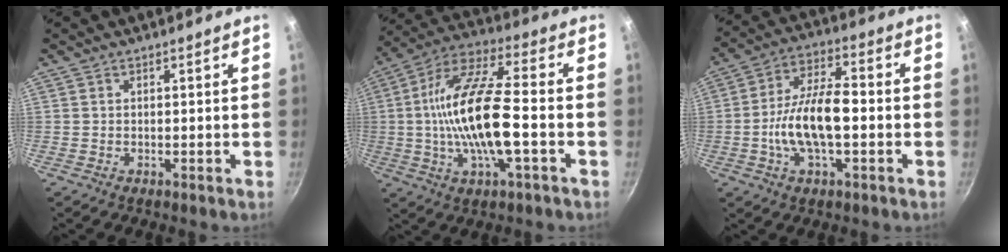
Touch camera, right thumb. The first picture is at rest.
{"total": 18.4, "force": [-2.2, 5.8, 17.3], "torque": [-0.325, 0.031, -0.053]}
{"total": 13.0, "force": [-2.0, 5.8, 11.5], "torque": [-0.201, 0.032, -0.046]}